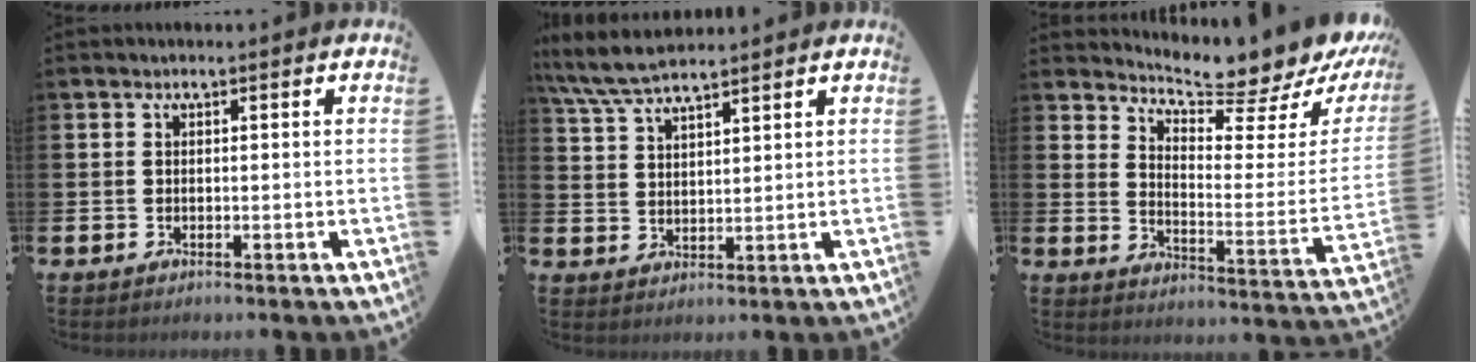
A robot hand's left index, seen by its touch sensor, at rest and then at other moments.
{"total": 6.4, "force": [5.9, 0.7, 2.3], "torque": [-0.068, -0.019, 0.110]}
{"total": 7.1, "force": [6.9, 0.6, 1.6], "torque": [-0.041, -0.080, 0.110]}